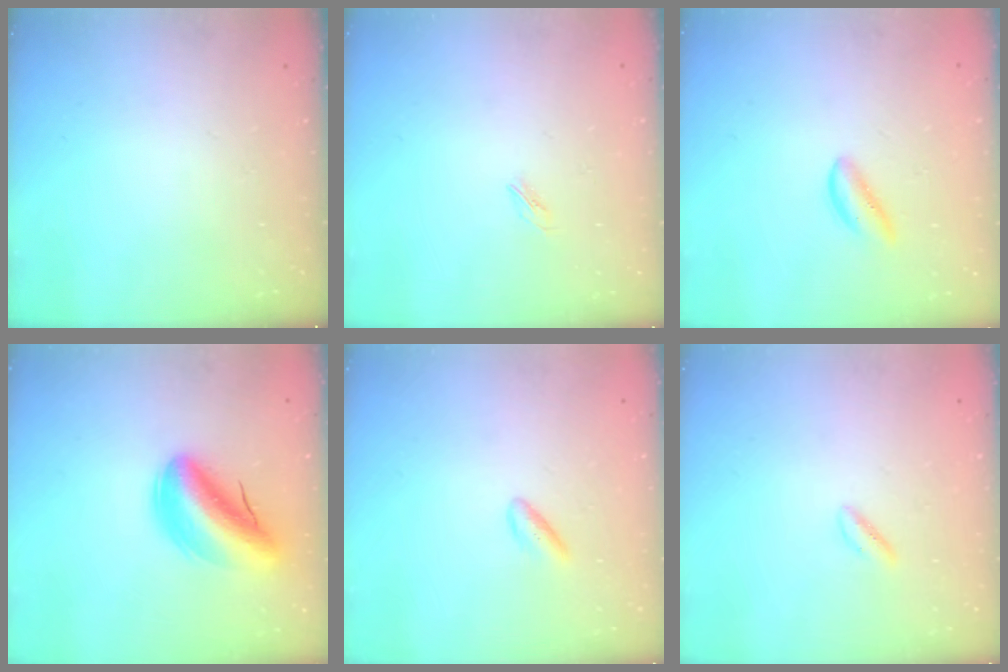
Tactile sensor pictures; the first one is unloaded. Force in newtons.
{"total": 1.7, "press": 1.7, "slide": 0.2}
{"total": 1.6, "press": 1.5, "slide": 0.3}
{"total": 11.0, "press": 10.5, "slide": 3.3}
{"total": 2.9, "press": 2.6, "slide": 1.2}
{"total": 1.9, "press": 1.7, "slide": 1.0}